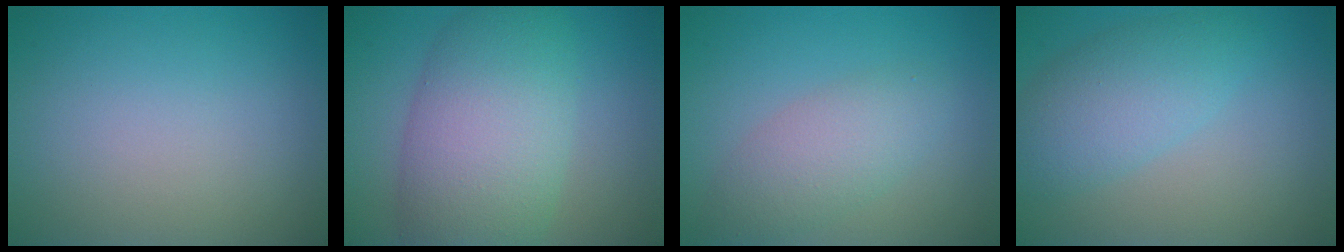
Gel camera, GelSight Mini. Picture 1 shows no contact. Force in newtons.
{"total": 9.2, "press": 9.2, "slide": 0.3}
{"total": 3.5, "press": 3.5, "slide": 0.3}
{"total": 4.7, "press": 4.7, "slide": 0.2}